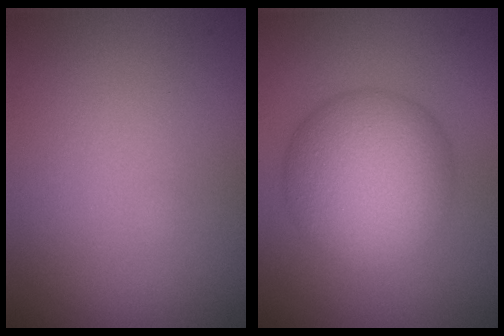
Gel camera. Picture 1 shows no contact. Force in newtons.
{"total": 8.3, "press": 8.3, "slide": 0.2}